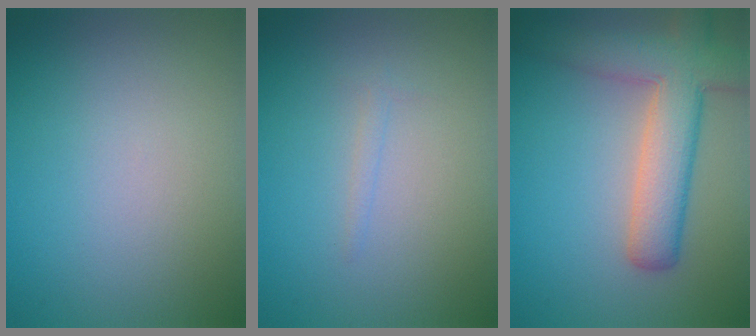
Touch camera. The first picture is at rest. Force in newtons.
{"total": 0.7, "press": 0.7, "slide": 0.1}
{"total": 7.1, "press": 7.1, "slide": 0.5}